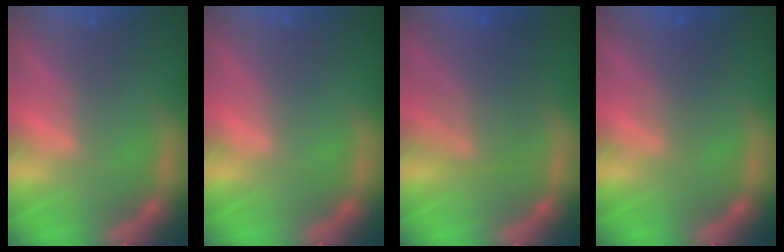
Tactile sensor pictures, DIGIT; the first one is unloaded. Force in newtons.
{"total": 0.0}
{"total": 6.1}
{"total": 2.5}